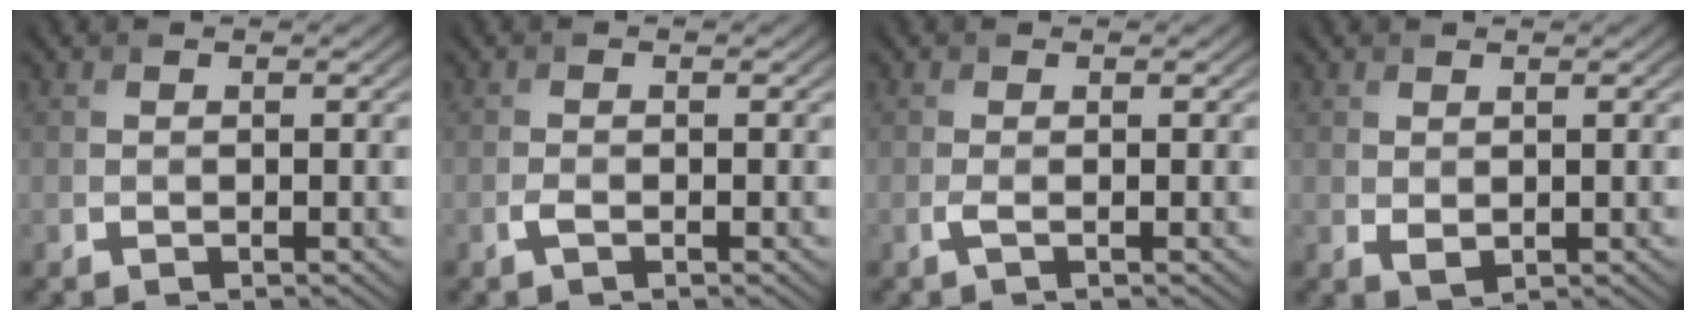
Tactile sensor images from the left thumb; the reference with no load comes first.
{"total": 0.9, "force": [-0.5, 0.3, 0.7], "torque": [-0.018, 0.000, -0.010]}
{"total": 0.9, "force": [-0.2, 0.1, 0.9], "torque": [-0.023, -0.001, -0.006]}
{"total": 1.3, "force": [0.4, 0.8, 0.9], "torque": [-0.020, -0.005, 0.013]}